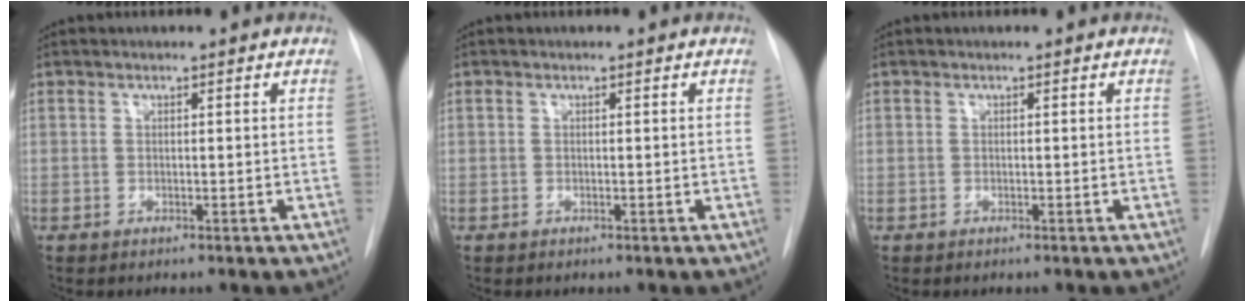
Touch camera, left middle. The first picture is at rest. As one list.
[{"total": 0.0}, {"total": 0.0}]